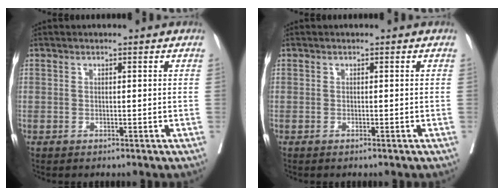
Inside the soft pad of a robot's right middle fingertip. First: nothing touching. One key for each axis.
{"total": 0.0}